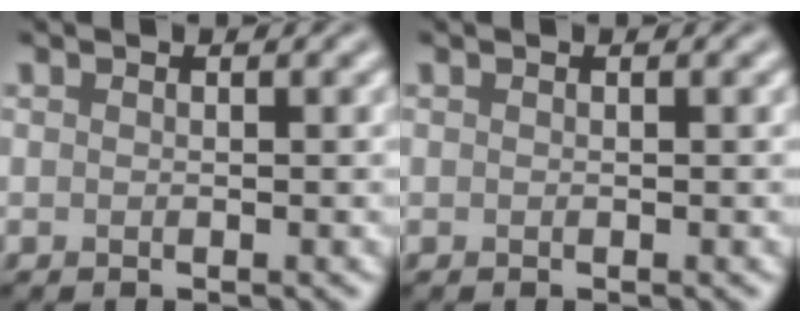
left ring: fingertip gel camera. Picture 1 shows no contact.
{"total": 0.0}